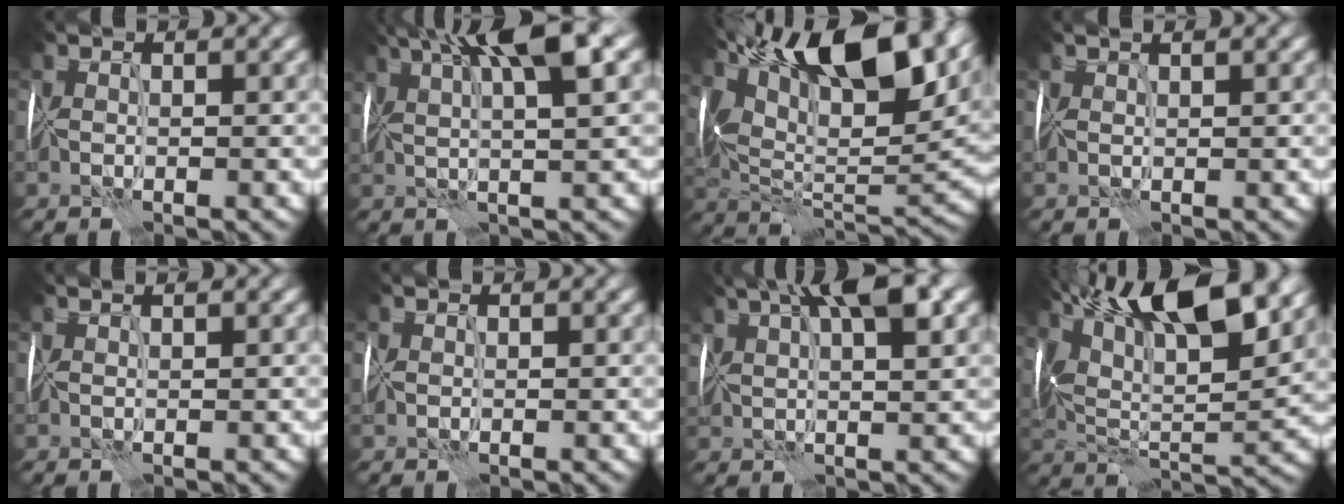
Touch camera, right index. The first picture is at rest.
{"total": 9.7, "force": [5.0, 1.9, 8.0], "torque": [-0.114, 0.024, 0.076]}
{"total": 16.7, "force": [8.3, 7.5, 12.4], "torque": [-0.217, 0.047, 0.135]}
{"total": 1.9, "force": [1.3, 0.5, 1.2], "torque": [-0.005, 0.014, 0.010]}
{"total": 1.2, "force": [0.9, 0.2, 0.8], "torque": [-0.002, 0.008, 0.006]}
{"total": 1.7, "force": [0.1, 1.3, 1.0], "torque": [-0.012, -0.001, 0.001]}
{"total": 9.5, "force": [4.9, 3.0, 7.6], "torque": [-0.118, 0.028, 0.070]}
{"total": 13.2, "force": [6.9, 4.9, 10.1], "torque": [-0.178, 0.020, 0.117]}